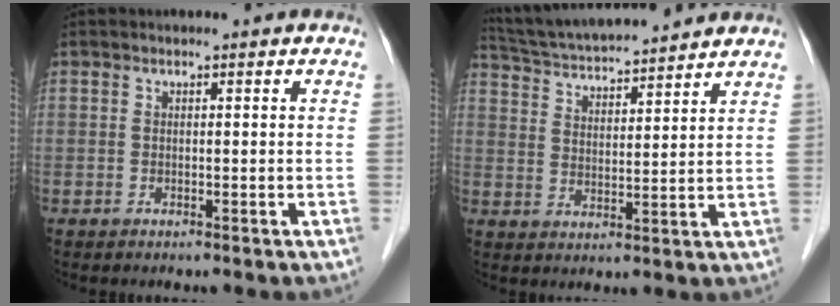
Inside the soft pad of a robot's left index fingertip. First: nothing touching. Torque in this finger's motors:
{"motor_torque": [-0.26, -0.89, 0.58, 0.16]}